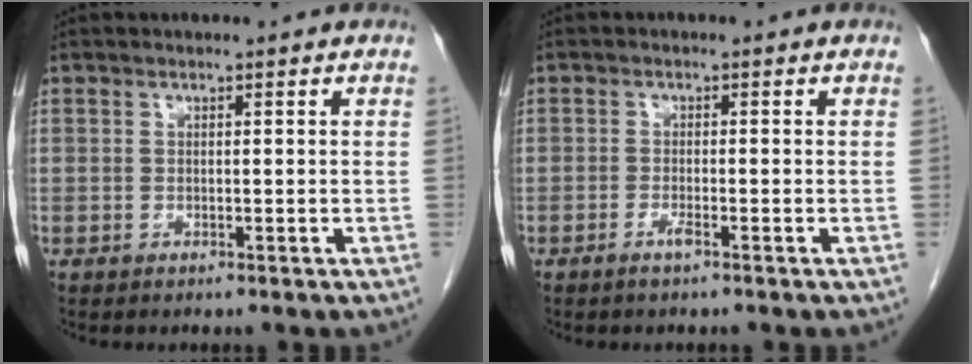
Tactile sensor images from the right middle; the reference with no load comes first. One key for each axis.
{"total": 1.5, "fx": -1.0, "fy": 0.0, "fz": 1.2, "tx": -0.027, "ty": -0.002, "tz": -0.021}